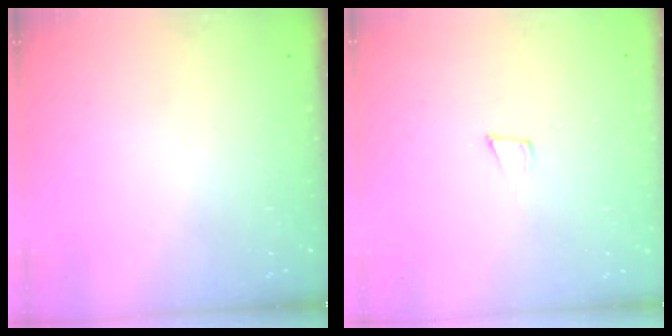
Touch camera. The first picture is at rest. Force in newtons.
{"total": 4.3, "press": 4.2, "slide": 1.0}